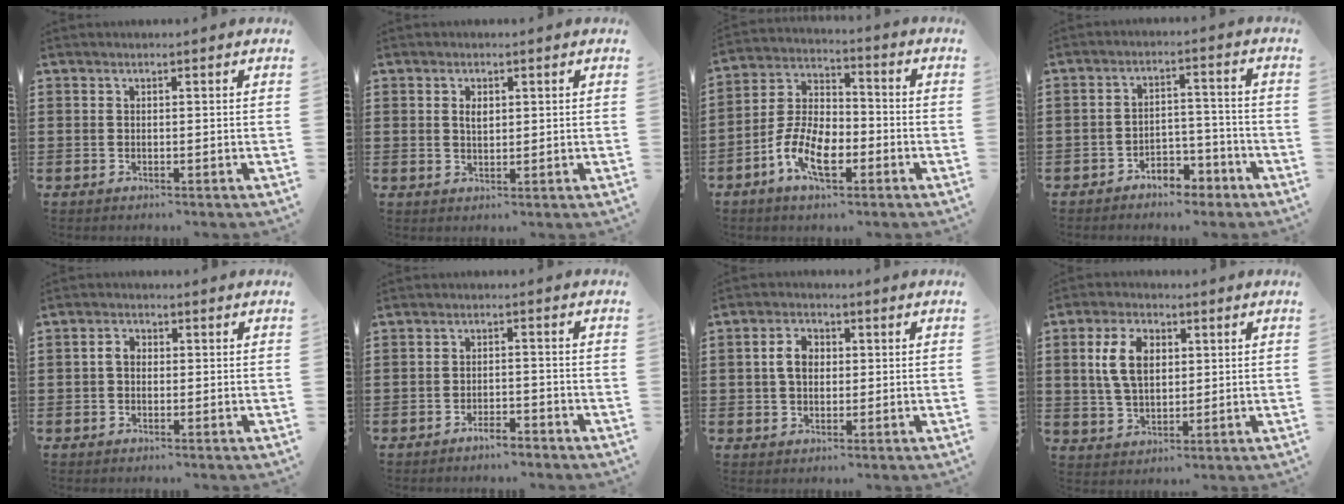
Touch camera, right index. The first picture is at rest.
{"total": 2.0, "force": [0.6, 1.0, 1.6], "torque": [-0.034, 0.005, 0.010]}
{"total": 9.5, "force": [-4.2, 4.8, 7.0], "torque": [-0.173, -0.005, -0.084]}
{"total": 4.3, "force": [-3.8, 1.7, 1.3], "torque": [-0.023, 0.010, -0.073]}
{"total": 2.2, "force": [-0.1, 1.5, 1.5], "torque": [-0.031, 0.006, -0.004]}
{"total": 2.8, "force": [-2.5, 0.5, 1.1], "torque": [-0.020, 0.004, -0.049]}
{"total": 4.1, "force": [0.3, 2.9, 2.9], "torque": [-0.064, 0.013, 0.002]}
{"total": 7.6, "force": [1.6, 4.6, 5.8], "torque": [-0.132, 0.008, 0.021]}